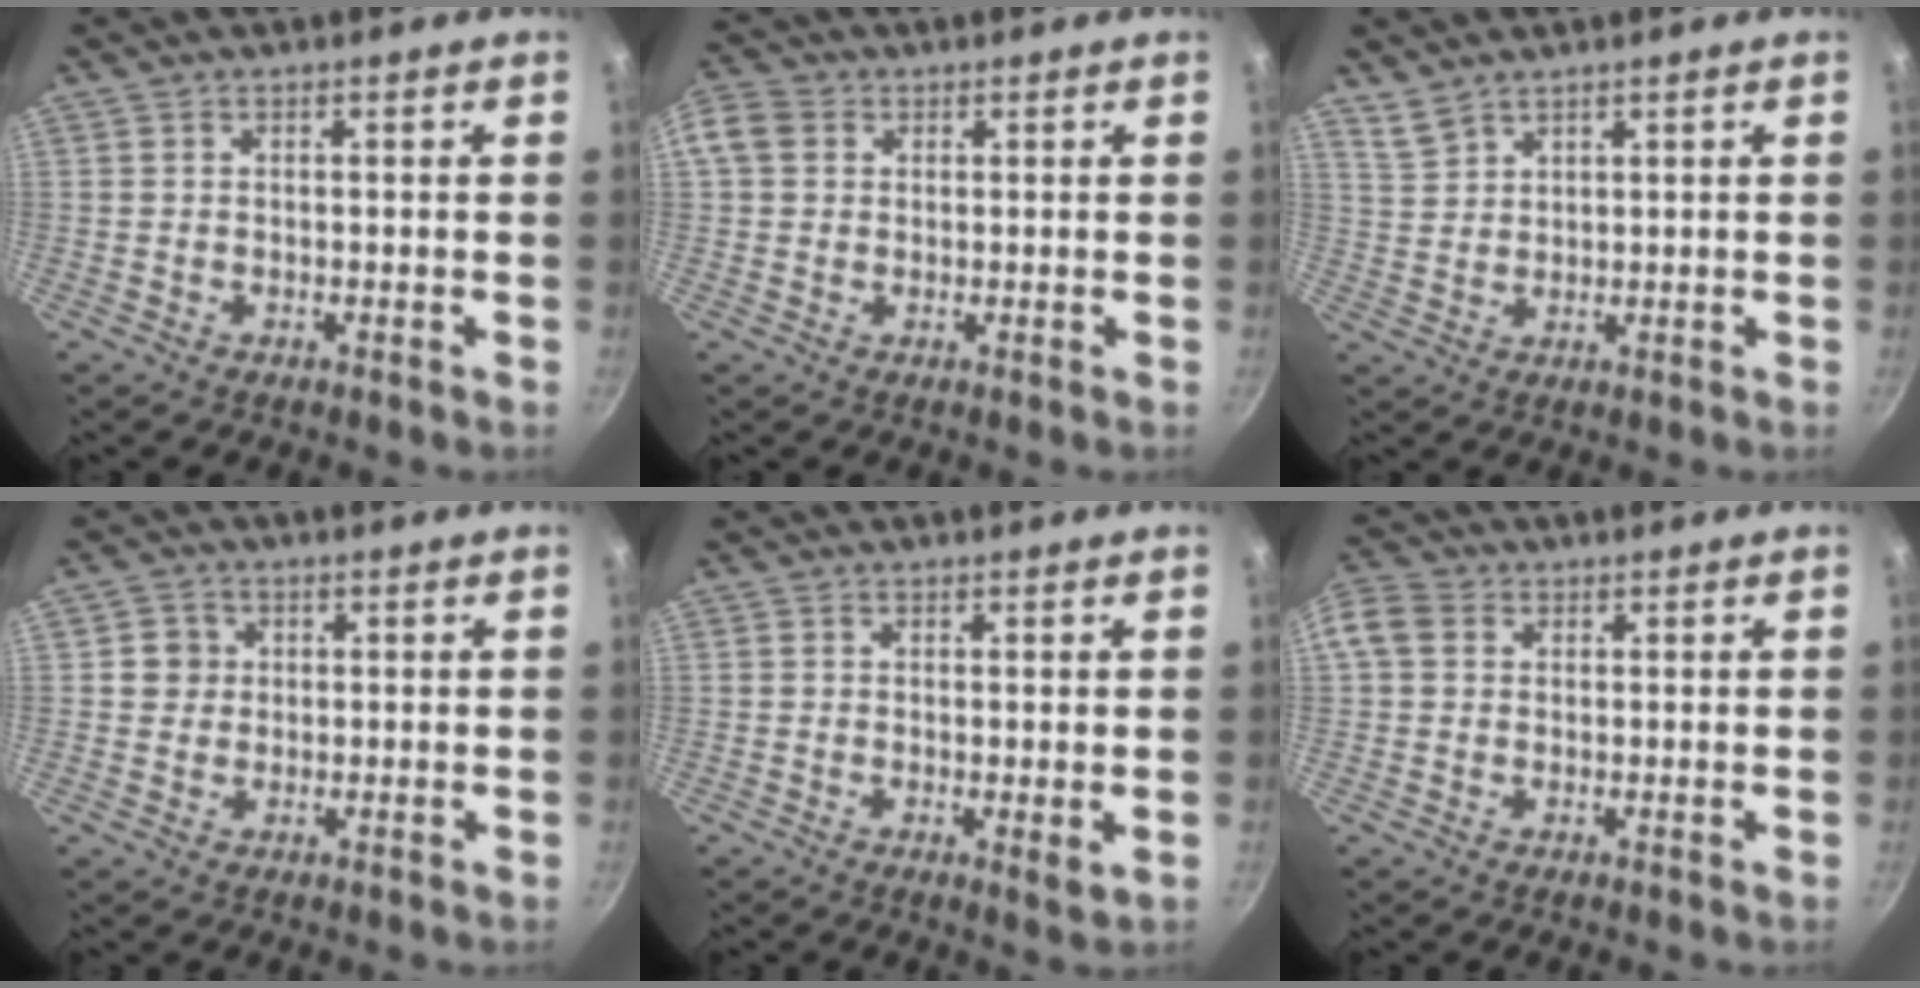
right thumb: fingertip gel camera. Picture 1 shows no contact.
{"total": 5.2, "force": [1.3, 4.3, 2.7], "torque": [-0.045, 0.005, 0.012]}
{"total": 3.4, "force": [3.0, 1.3, 0.8], "torque": [-0.015, -0.004, 0.071]}
{"total": 3.4, "force": [0.4, 3.3, 0.8], "torque": [0.009, 0.006, 0.001]}
{"total": 2.2, "force": [0.1, 0.5, 2.1], "torque": [-0.036, -0.011, -0.001]}
{"total": 7.0, "force": [1.4, 5.8, 3.8], "torque": [-0.081, 0.013, 0.012]}